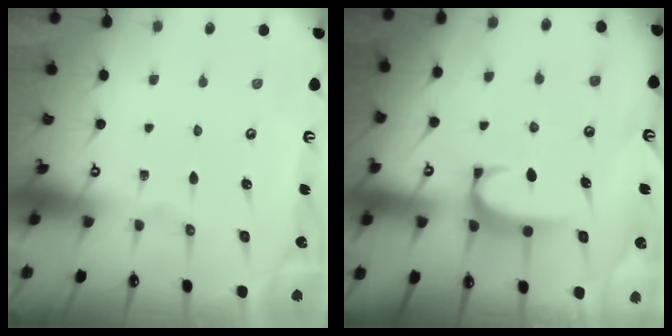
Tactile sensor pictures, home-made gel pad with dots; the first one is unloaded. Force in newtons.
{"total": 1.8, "press": 1.8, "slide": 0.5}